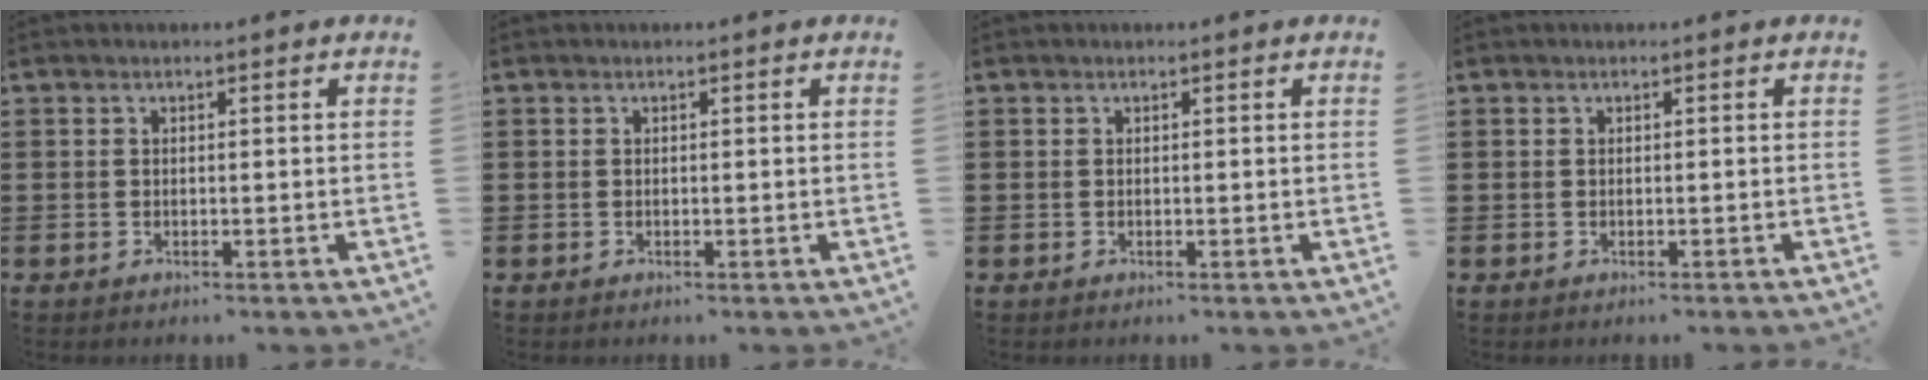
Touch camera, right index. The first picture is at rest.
{"total": 0.0}
{"total": 0.0}
{"total": 0.0}